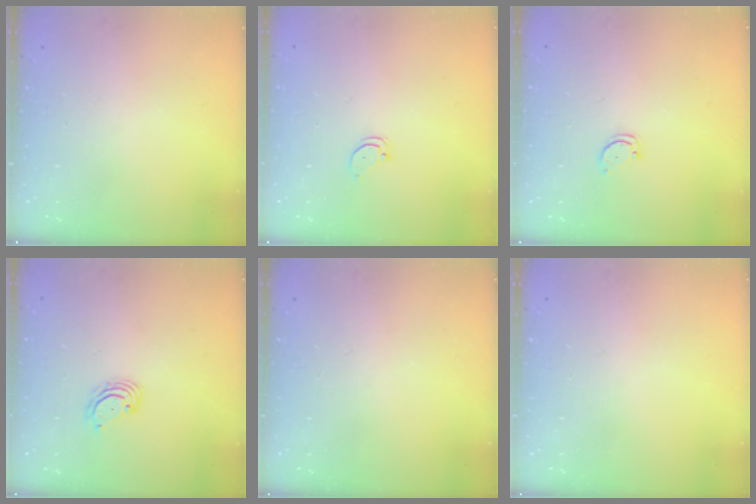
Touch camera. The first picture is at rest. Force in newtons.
{"total": 2.4, "press": 2.4, "slide": 0.2}
{"total": 2.3, "press": 2.3, "slide": 0.4}
{"total": 2.9, "press": 2.9, "slide": 0.1}
{"total": 0.0}
{"total": 0.0}